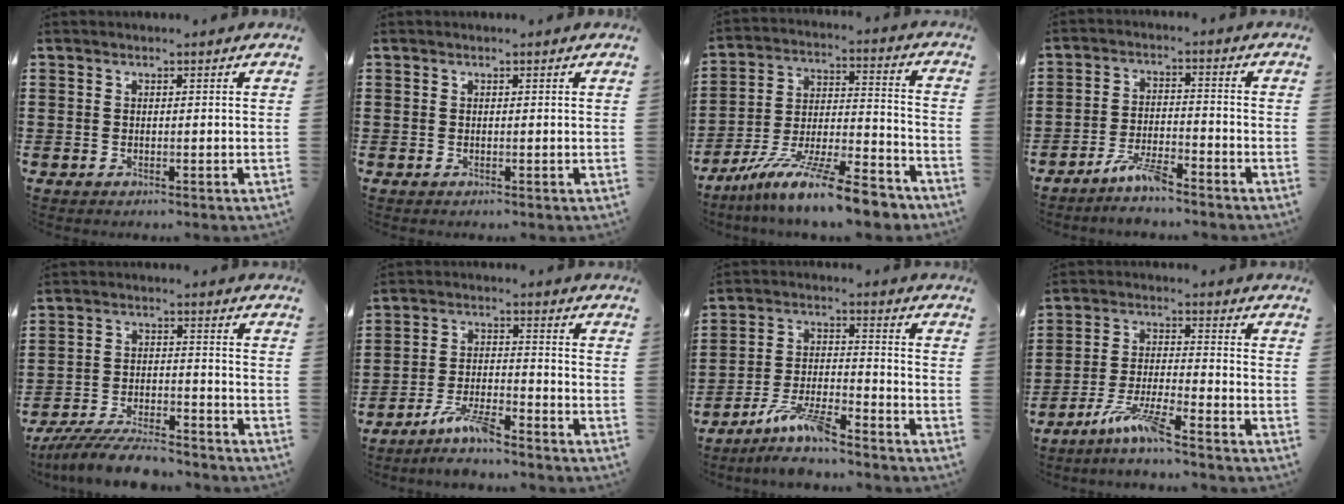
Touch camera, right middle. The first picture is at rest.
{"total": 0.0}
{"total": 13.6, "force": [-11.1, 1.1, 7.7], "torque": [-0.130, 0.028, -0.205]}
{"total": 5.2, "force": [-4.4, 0.7, 2.6], "torque": [-0.057, 0.000, -0.086]}
{"total": 7.6, "force": [-7.1, 0.9, 2.7], "torque": [-0.054, 0.004, -0.134]}
{"total": 6.2, "force": [-5.1, 1.0, 3.3], "torque": [-0.072, -0.002, -0.100]}
{"total": 7.7, "force": [-6.3, 1.4, 4.2], "torque": [-0.092, -0.001, -0.123]}
{"total": 6.5, "force": [-5.0, 0.2, 4.1], "torque": [-0.092, -0.011, -0.096]}